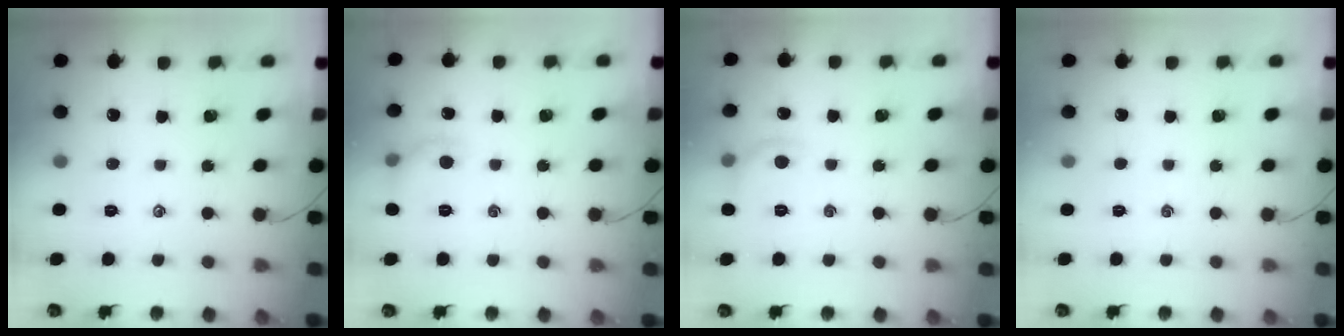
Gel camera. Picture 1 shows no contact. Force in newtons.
{"total": 6.6, "press": 6.5, "slide": 1.2}
{"total": 7.0, "press": 6.9, "slide": 1.3}
{"total": 0.0}